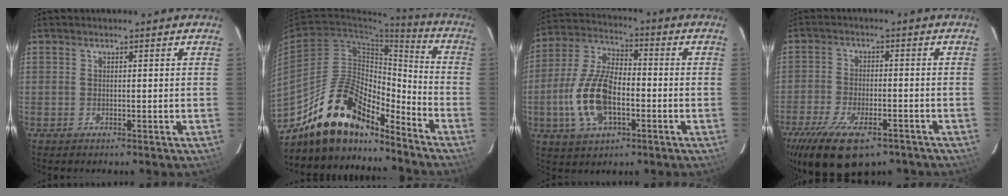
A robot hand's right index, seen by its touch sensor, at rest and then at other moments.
{"total": 17.3, "force": [-14.2, 6.0, 7.7], "torque": [-0.146, 0.030, -0.249]}
{"total": 14.4, "force": [-3.8, 7.1, 12.0], "torque": [-0.258, 0.006, -0.070]}
{"total": 16.6, "force": [-11.1, 6.6, 10.4], "torque": [-0.219, -0.042, -0.179]}